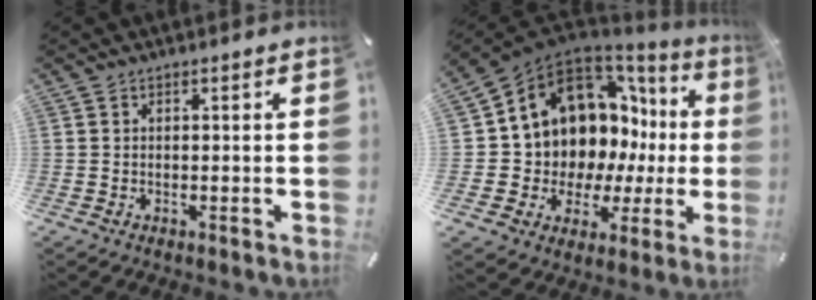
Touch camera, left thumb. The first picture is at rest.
{"total": 12.6, "force": [6.0, 9.8, 5.1], "torque": [-0.092, -0.082, 0.121]}